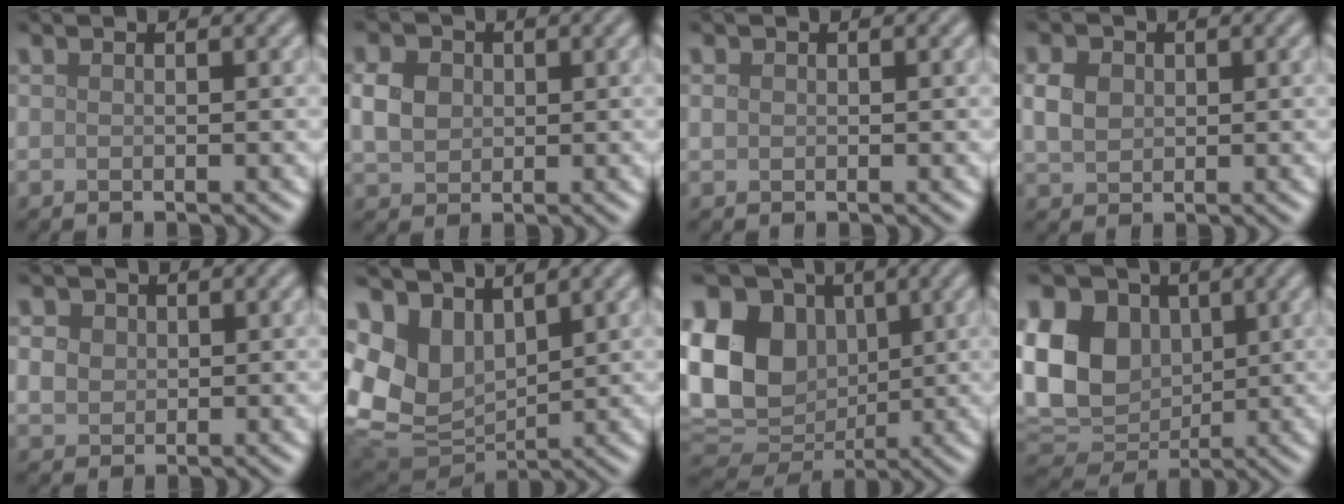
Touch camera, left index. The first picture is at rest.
{"total": 3.3, "force": [0.5, 2.7, 1.8], "torque": [-0.041, 0.001, 0.008]}
{"total": 0.6, "force": [0.1, 0.5, 0.2], "torque": [-0.003, 0.000, 0.002]}
{"total": 2.8, "force": [0.5, 2.3, 1.5], "torque": [-0.036, 0.002, 0.008]}
{"total": 2.2, "force": [0.6, 1.9, 0.9], "torque": [-0.021, 0.000, 0.014]}
{"total": 8.4, "force": [2.7, 6.2, 5.0], "torque": [-0.133, -0.013, 0.059]}
{"total": 14.8, "force": [2.3, 11.5, 8.9], "torque": [-0.191, 0.013, 0.035]}
{"total": 13.1, "force": [2.5, 10.1, 7.9], "torque": [-0.174, 0.016, 0.039]}